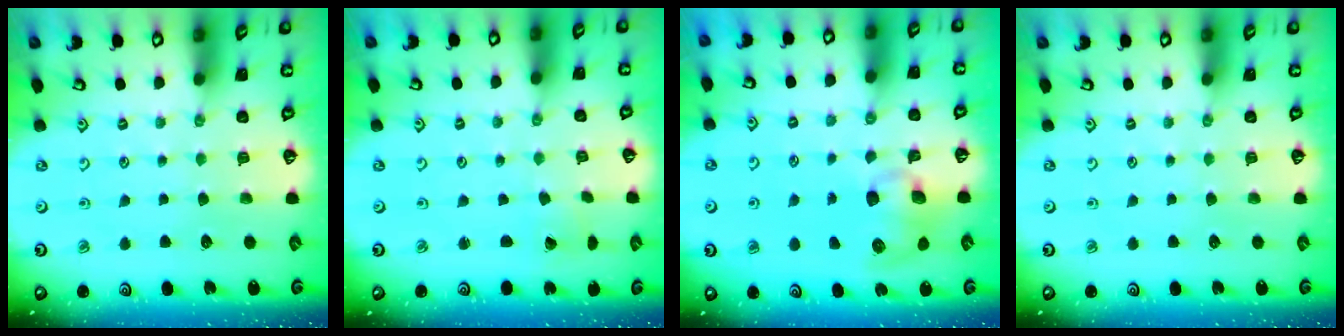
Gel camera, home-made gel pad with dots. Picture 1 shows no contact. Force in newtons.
{"total": 1.5, "press": 1.5, "slide": 0.0}
{"total": 9.1, "press": 9.0, "slide": 1.3}
{"total": 0.0}